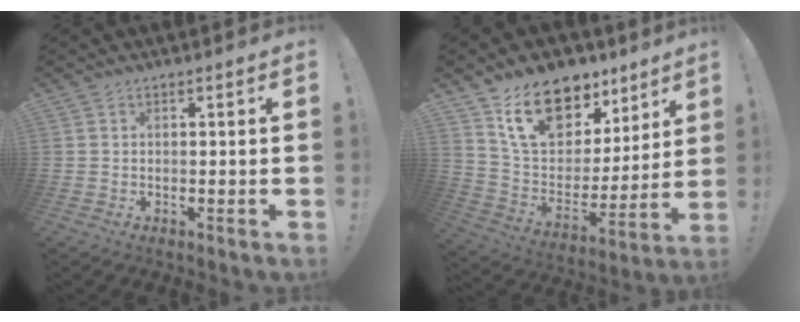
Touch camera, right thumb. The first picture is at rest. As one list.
[{"total": 18.8, "force": [12.4, 10.9, 9.0], "torque": [-0.146, -0.075, 0.229]}]